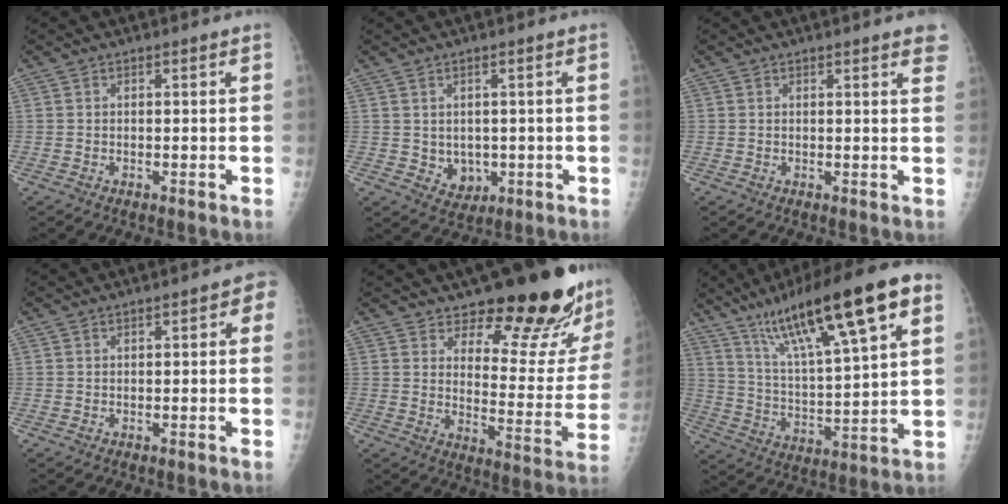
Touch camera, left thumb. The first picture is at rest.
{"total": 6.1, "force": [-0.4, 5.2, 3.1], "torque": [-0.018, -0.005, 0.012]}
{"total": 3.8, "force": [2.6, 0.7, 2.6], "torque": [-0.020, -0.001, 0.023]}
{"total": 3.1, "force": [0.3, 1.5, 2.7], "torque": [-0.016, 0.010, -0.006]}
{"total": 20.6, "force": [16.8, 6.5, 9.9], "torque": [-0.081, -0.134, 0.216]}
{"total": 22.9, "force": [11.8, 4.6, 19.1], "torque": [-0.305, -0.009, 0.206]}